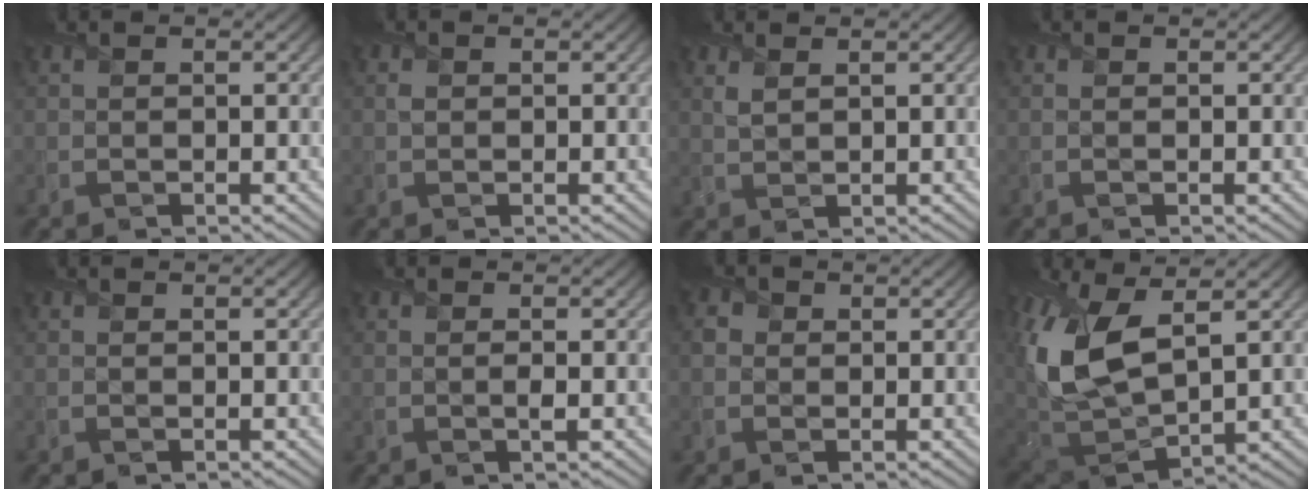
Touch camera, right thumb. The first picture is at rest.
{"total": 0.6, "force": [0.1, 0.5, 0.2], "torque": [-0.005, -0.003, 0.003]}
{"total": 1.5, "force": [1.1, 0.5, 0.9], "torque": [-0.027, -0.003, 0.028]}
{"total": 0.0}
{"total": 0.0}
{"total": 0.6, "force": [-0.2, 0.1, 0.6], "torque": [-0.009, -0.001, -0.004]}
{"total": 1.3, "force": [0.0, 1.3, 0.1], "torque": [0.000, -0.002, 0.001]}
{"total": 13.8, "force": [4.5, 7.0, 11.1], "torque": [-0.275, -0.002, 0.095]}